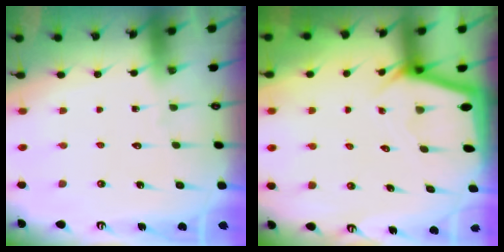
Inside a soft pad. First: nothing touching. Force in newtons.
{"total": 2.7, "press": 2.7, "slide": 0.3}